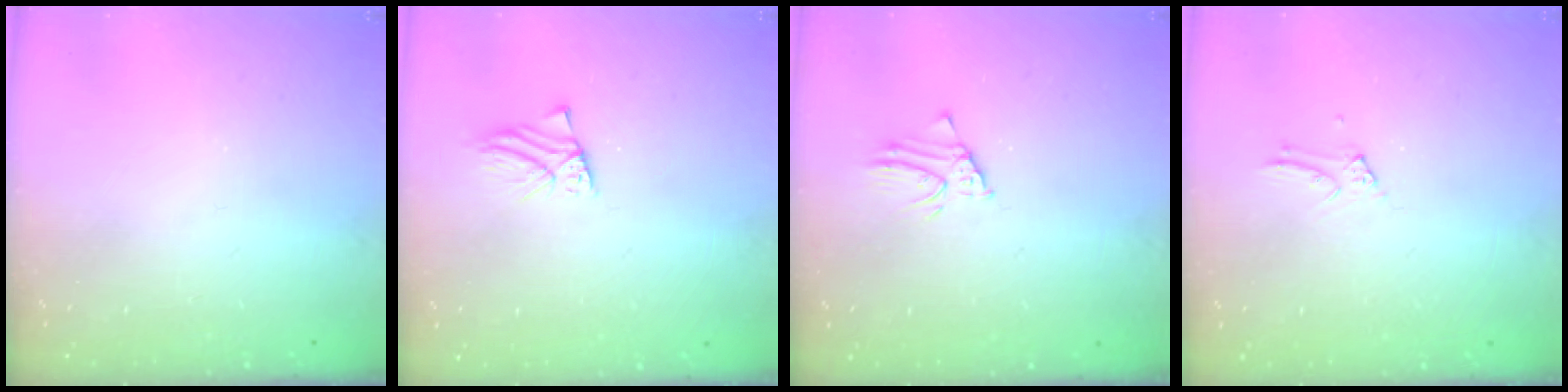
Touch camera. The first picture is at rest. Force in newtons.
{"total": 1.8, "press": 1.8, "slide": 0.1}
{"total": 2.3, "press": 2.3, "slide": 0.1}
{"total": 3.3, "press": 3.3, "slide": 0.3}